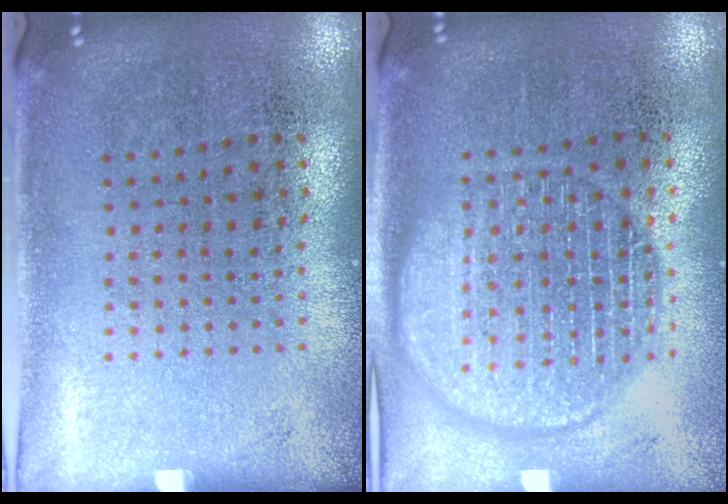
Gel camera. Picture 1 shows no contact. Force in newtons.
{"total": 3.1, "press": 3.1, "slide": 0.4}